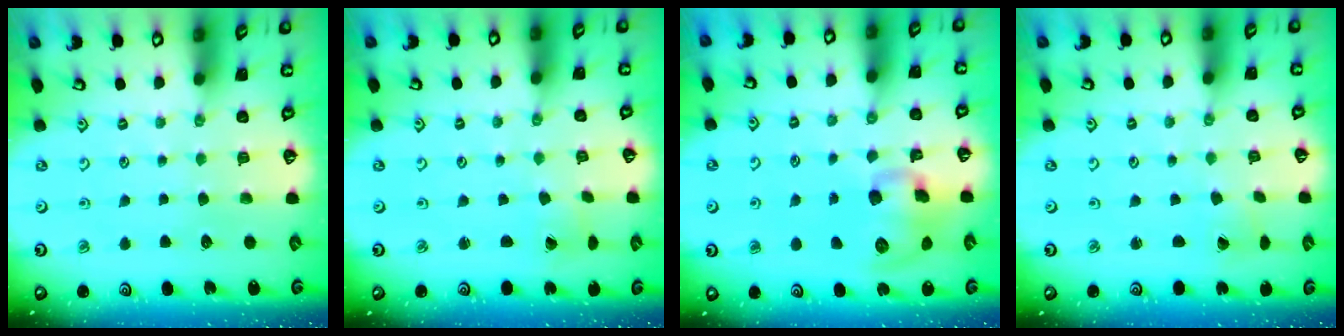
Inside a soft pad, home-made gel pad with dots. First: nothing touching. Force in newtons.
{"total": 0.7, "press": 0.7, "slide": 0.1}
{"total": 12.0, "press": 11.8, "slide": 1.9}
{"total": 0.7, "press": 0.7, "slide": 0.0}